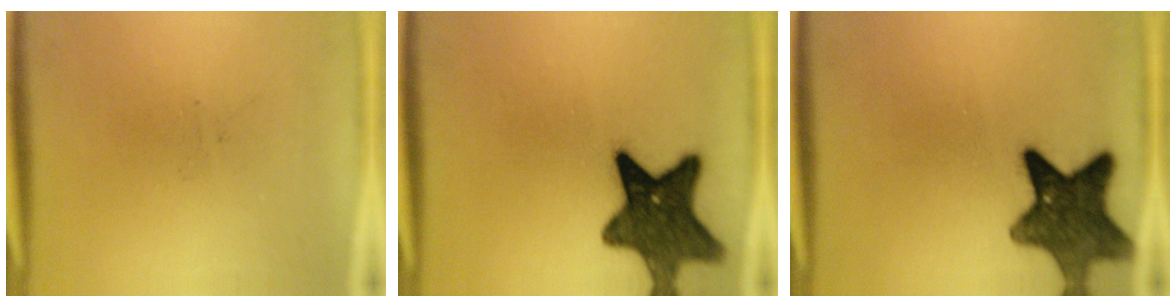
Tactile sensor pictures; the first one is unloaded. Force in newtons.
{"total": 13.5}
{"total": 11.1}